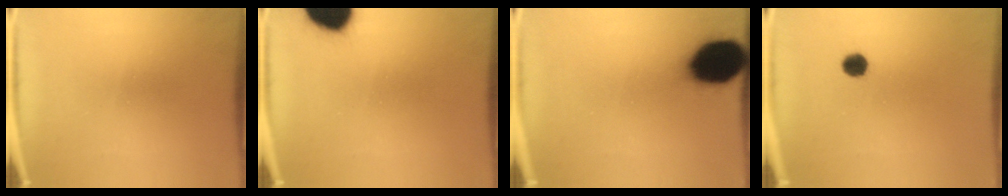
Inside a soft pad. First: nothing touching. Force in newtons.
{"total": 20.1}
{"total": 17.0}
{"total": 3.0}